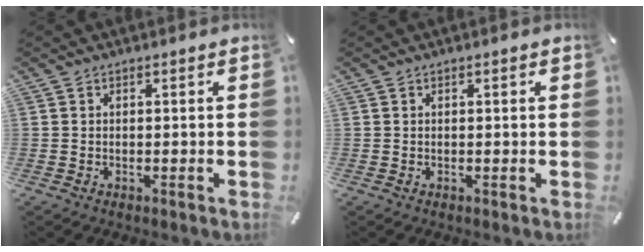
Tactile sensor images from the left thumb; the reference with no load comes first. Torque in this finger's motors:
{"motor_torque": [-0.21, -0.25, -0.01, 0.11, -0.03]}